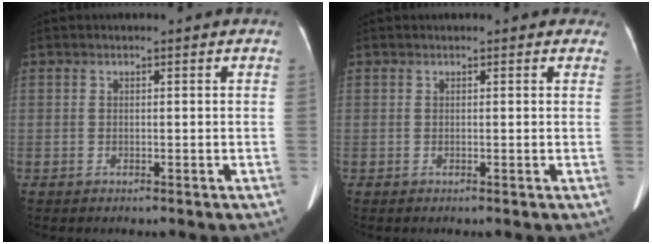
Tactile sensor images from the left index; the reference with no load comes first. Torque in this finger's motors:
{"motor_torque": [0.12, -0.15, 0.07, 0.02]}